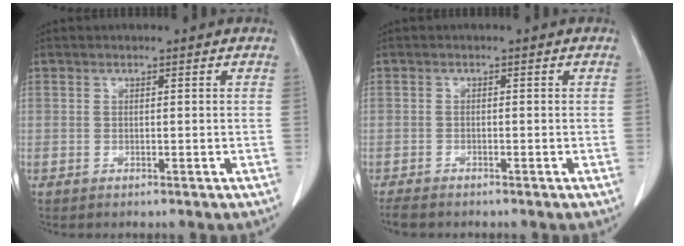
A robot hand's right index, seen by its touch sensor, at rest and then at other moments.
{"total": 3.9, "force": [-3.1, 1.5, 1.8], "torque": [-0.037, -0.008, -0.049]}